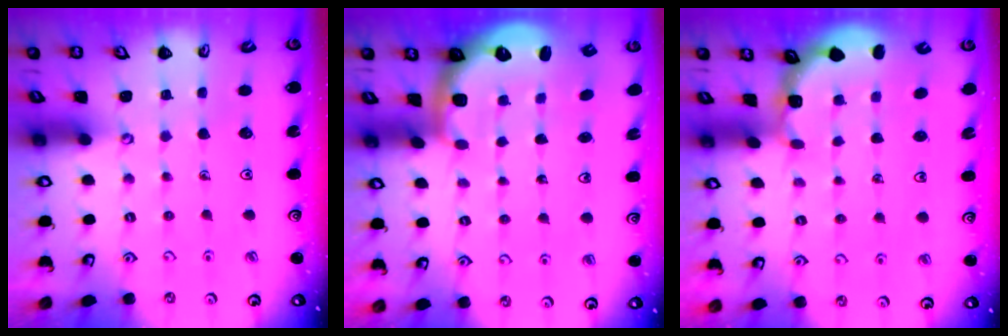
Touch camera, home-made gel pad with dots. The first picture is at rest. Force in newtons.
{"total": 2.1, "press": 2.0, "slide": 0.8}
{"total": 2.0, "press": 2.0, "slide": 0.3}